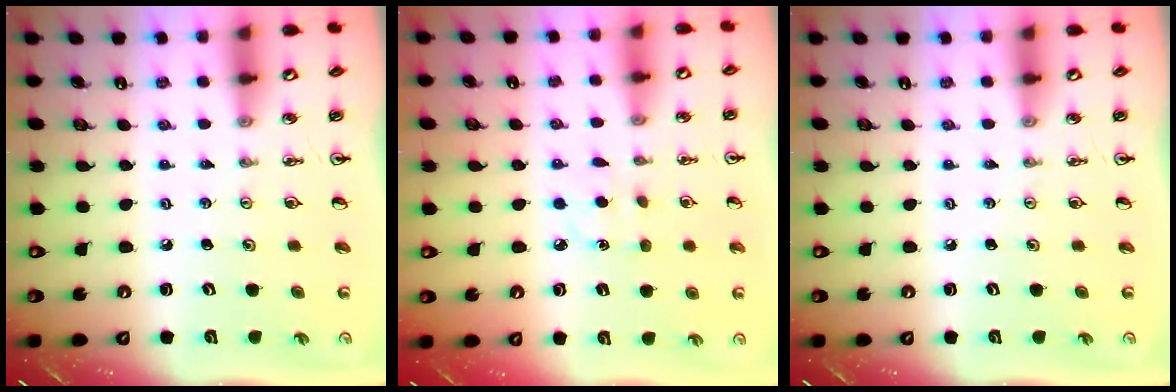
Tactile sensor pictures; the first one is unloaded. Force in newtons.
{"total": 4.7, "press": 4.7, "slide": 0.5}
{"total": 0.0}